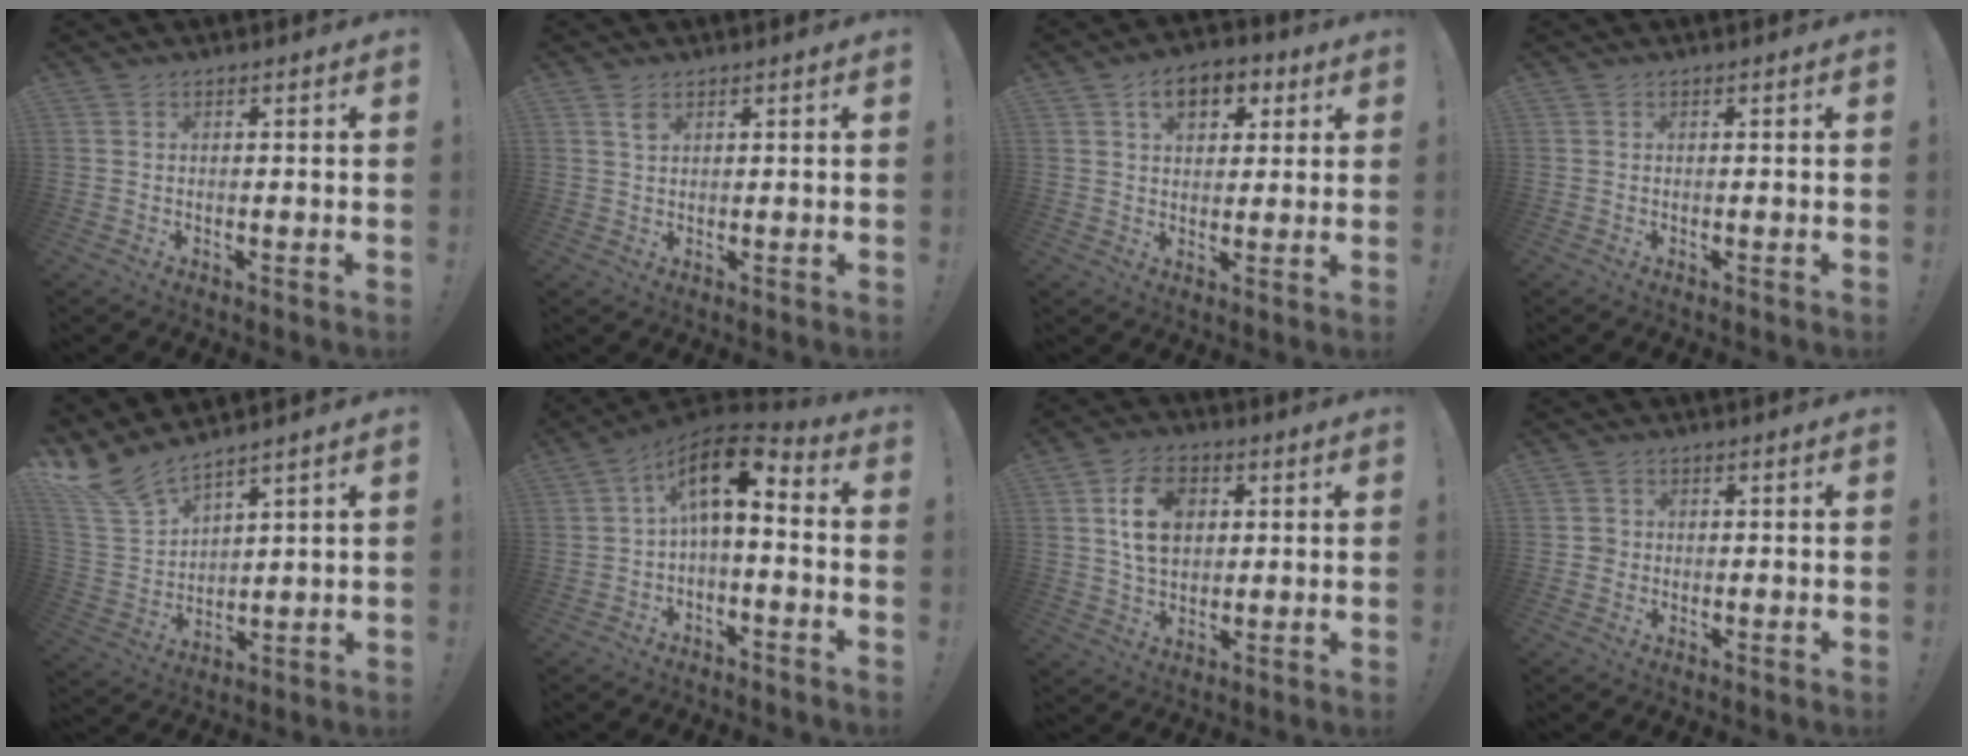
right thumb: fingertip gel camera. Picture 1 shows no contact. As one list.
[{"total": 2.2, "force": [1.3, 1.1, 1.4], "torque": [-0.014, -0.007, 0.022]}, {"total": 9.1, "force": [4.0, 6.2, 5.3], "torque": [-0.075, -0.002, 0.072]}, {"total": 0.0}, {"total": 8.7, "force": [7.4, 2.7, 3.7], "torque": [-0.087, -0.041, 0.145]}, {"total": 11.0, "force": [1.9, 4.5, 9.8], "torque": [-0.175, -0.001, 0.030]}, {"total": 11.9, "force": [3.1, 8.7, 7.6], "torque": [-0.113, 0.003, 0.057]}, {"total": 1.9, "force": [-0.4, 1.9, 0.5], "torque": [-0.005, 0.007, -0.007]}]